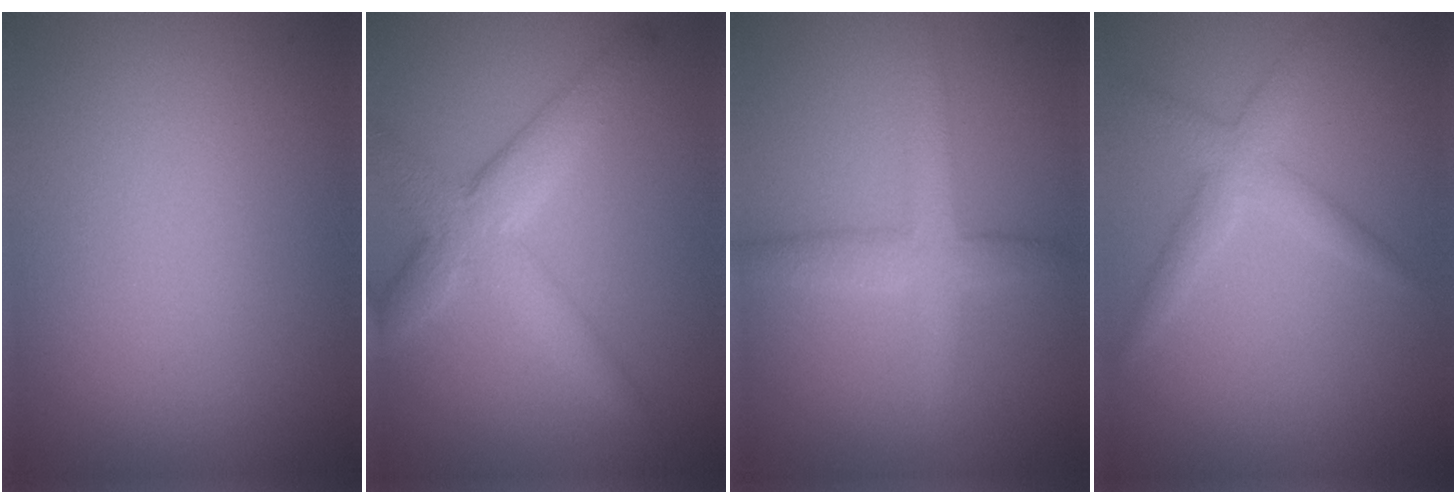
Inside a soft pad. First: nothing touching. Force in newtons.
{"total": 5.0, "press": 5.0, "slide": 0.3}
{"total": 3.4, "press": 3.4, "slide": 0.1}
{"total": 2.5, "press": 2.5, "slide": 0.1}